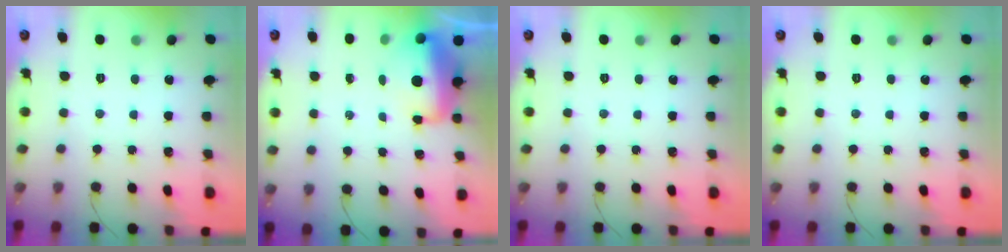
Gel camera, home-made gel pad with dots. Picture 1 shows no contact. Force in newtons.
{"total": 10.9, "press": 10.4, "slide": 3.2}
{"total": 0.0}
{"total": 0.0}